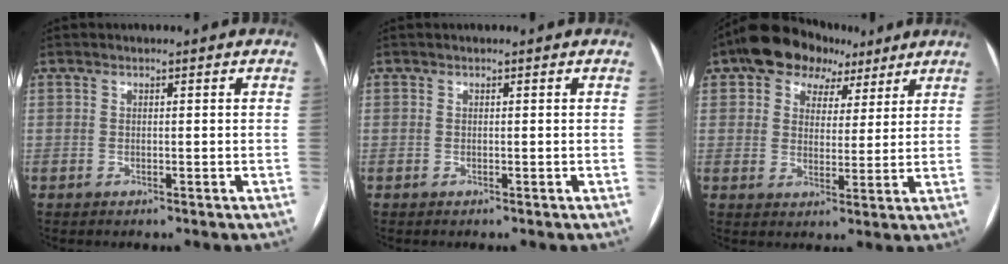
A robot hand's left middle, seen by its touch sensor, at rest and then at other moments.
{"total": 0.0}
{"total": 9.7, "force": [5.9, 6.6, 4.1], "torque": [-0.057, 0.039, 0.091]}